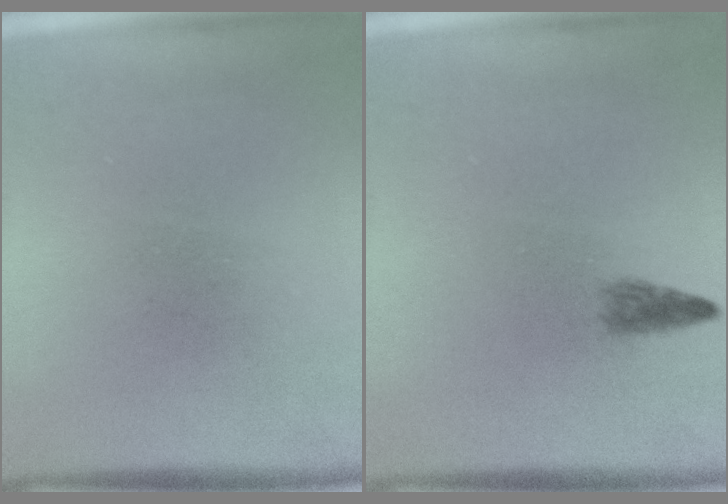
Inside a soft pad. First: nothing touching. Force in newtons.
{"total": 1.4}